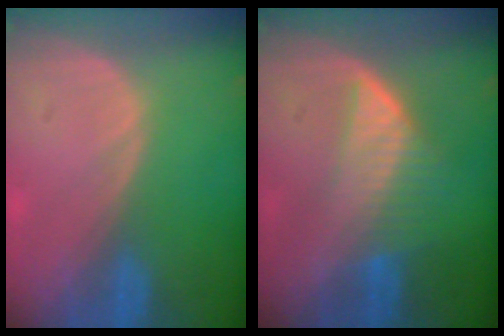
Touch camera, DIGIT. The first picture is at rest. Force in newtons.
{"total": 6.9, "press": 6.0, "slide": 3.3}